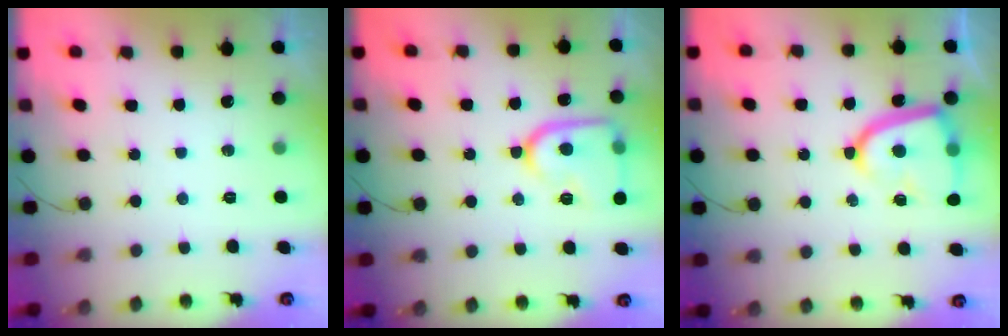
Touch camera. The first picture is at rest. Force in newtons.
{"total": 15.5, "press": 15.5, "slide": 1.4}
{"total": 14.7, "press": 14.7, "slide": 1.2}